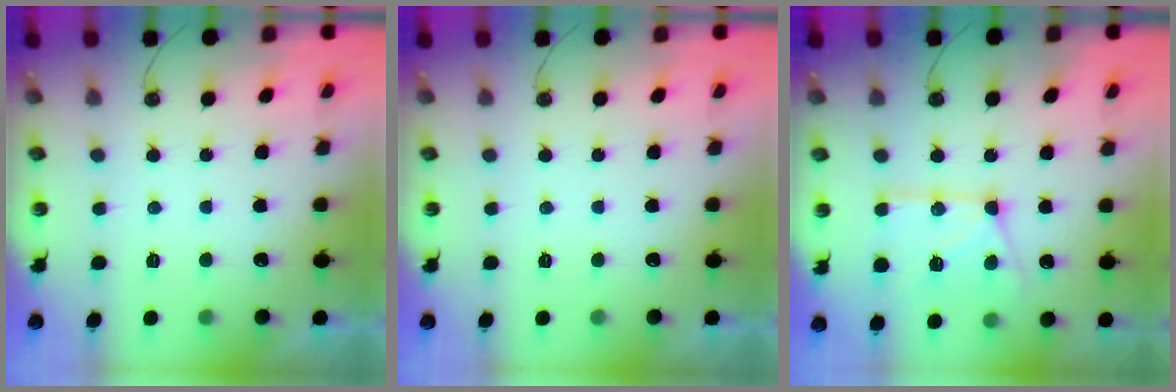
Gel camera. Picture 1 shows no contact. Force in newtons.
{"total": 0.0}
{"total": 15.7, "press": 15.6, "slide": 2.0}